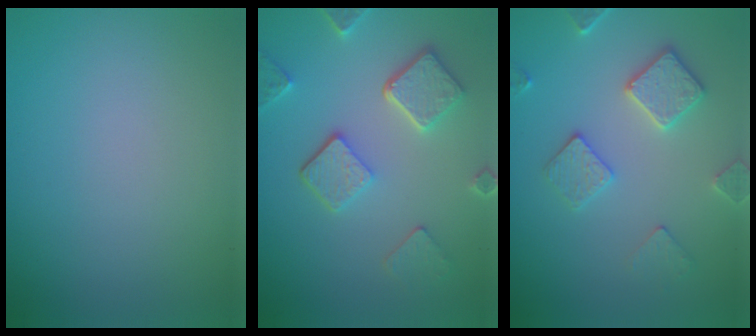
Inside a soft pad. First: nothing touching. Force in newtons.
{"total": 5.0, "press": 3.9, "slide": 3.2}
{"total": 3.2, "press": 3.2, "slide": 0.6}